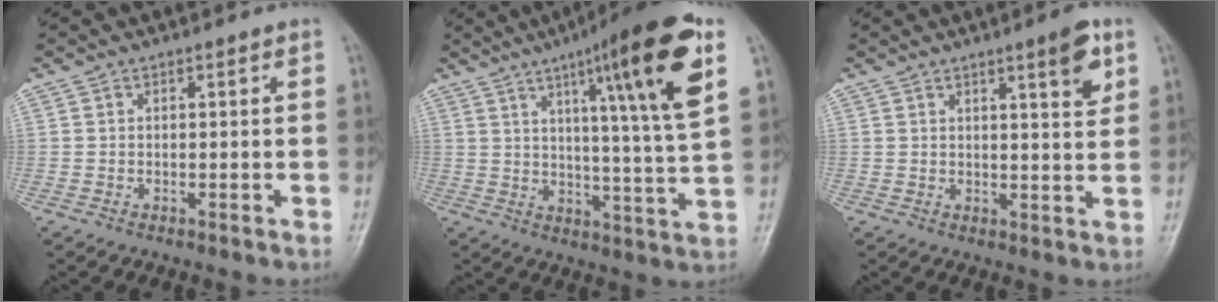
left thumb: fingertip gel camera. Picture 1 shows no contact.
{"total": 19.3, "force": [8.7, 1.6, 17.2], "torque": [-0.243, -0.030, 0.121]}
{"total": 6.1, "force": [3.2, 1.2, 5.0], "torque": [-0.063, -0.018, 0.044]}